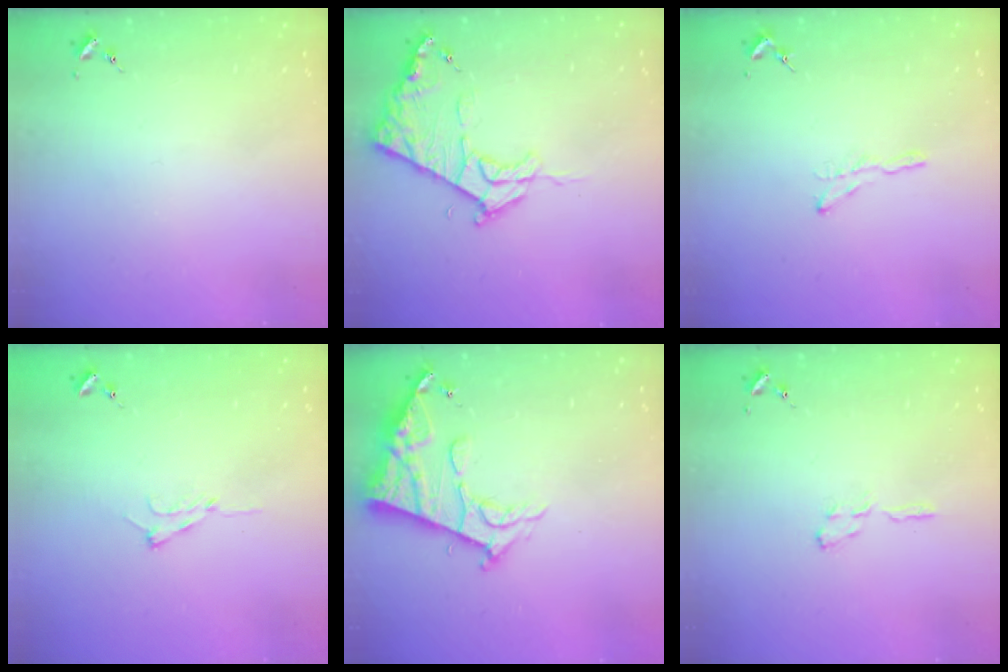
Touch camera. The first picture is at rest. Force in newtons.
{"total": 12.0, "press": 12.0, "slide": 1.2}
{"total": 4.2, "press": 4.2, "slide": 0.5}
{"total": 7.4, "press": 7.3, "slide": 0.8}
{"total": 14.9, "press": 14.8, "slide": 1.4}
{"total": 4.5, "press": 4.5, "slide": 0.5}